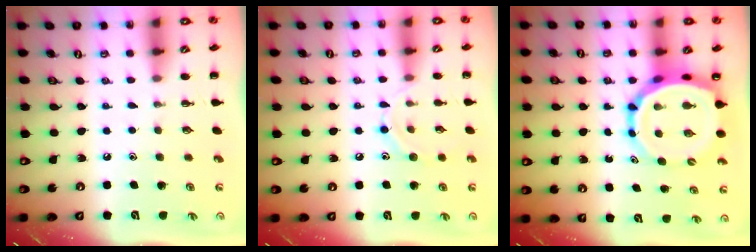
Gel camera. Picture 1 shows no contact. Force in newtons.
{"total": 7.7, "press": 7.6, "slide": 1.0}
{"total": 10.8, "press": 10.4, "slide": 3.0}